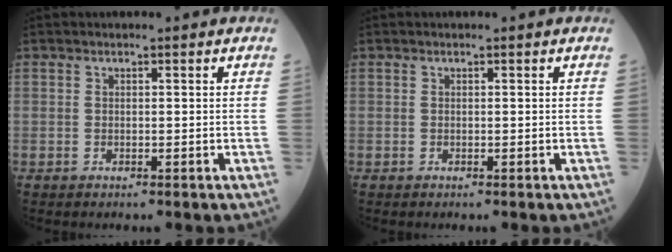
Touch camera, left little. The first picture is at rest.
{"total": 0.0}